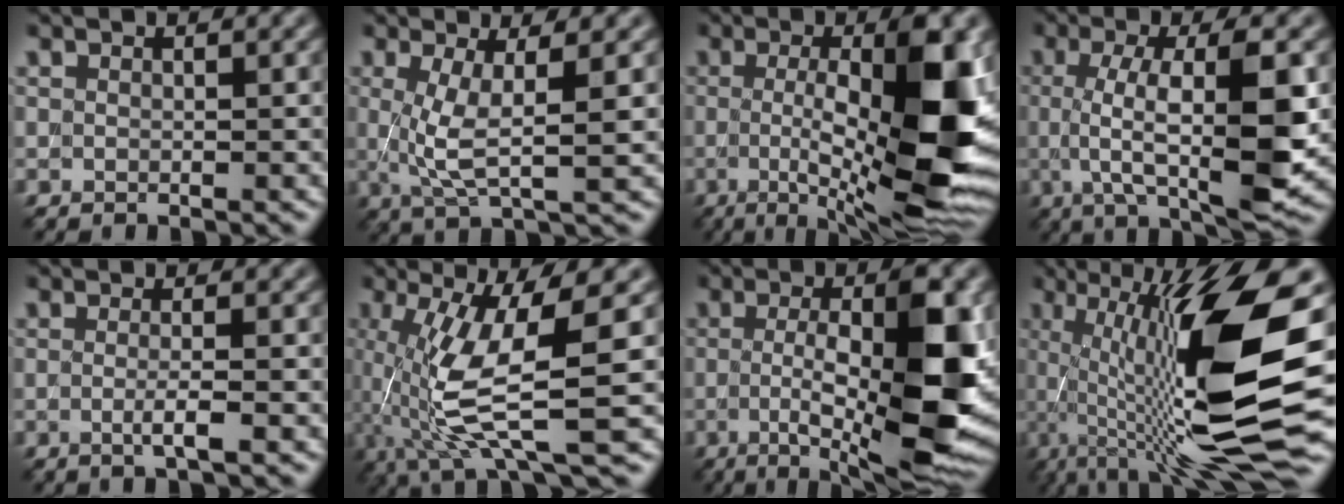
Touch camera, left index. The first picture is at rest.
{"total": 4.7, "force": [0.6, 1.1, 4.6], "torque": [-0.094, 0.001, 0.010]}
{"total": 12.4, "force": [-0.3, 3.2, 12.0], "torque": [-0.184, -0.013, -0.002]}
{"total": 9.1, "force": [-0.2, 2.7, 8.7], "torque": [-0.142, -0.005, 0.000]}
{"total": 1.9, "force": [-0.3, 0.4, 1.9], "torque": [-0.032, -0.004, -0.011]}
{"total": 9.5, "force": [-0.3, 2.2, 9.2], "torque": [-0.186, -0.013, -0.002]}
{"total": 11.6, "force": [-1.2, 2.8, 11.2], "torque": [-0.174, -0.004, -0.021]}
{"total": 14.9, "force": [0.2, 3.7, 14.4], "torque": [-0.227, 0.005, 0.007]}